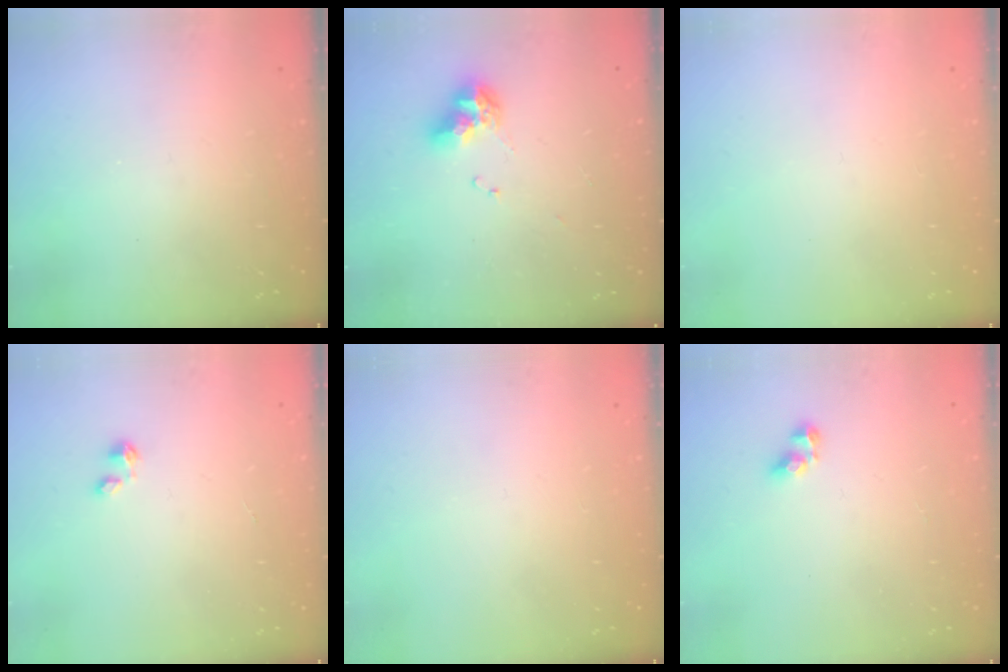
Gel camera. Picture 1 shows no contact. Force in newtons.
{"total": 9.0, "press": 8.9, "slide": 0.9}
{"total": 0.0}
{"total": 0.0}
{"total": 0.0}
{"total": 2.9, "press": 2.6, "slide": 1.1}